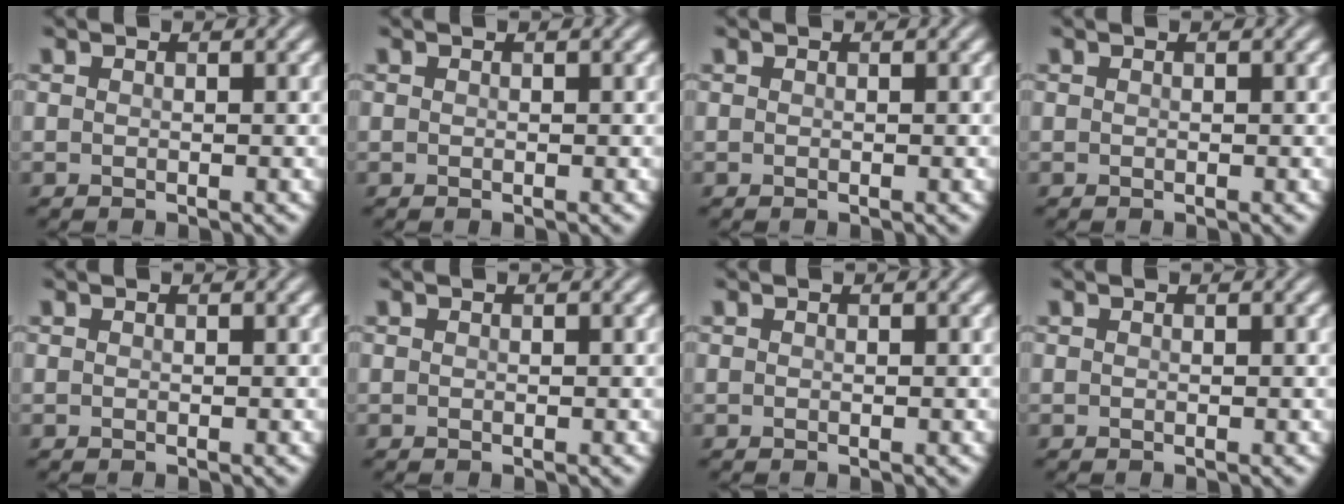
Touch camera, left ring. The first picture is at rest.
{"total": 0.0}
{"total": 0.0}
{"total": 0.0}
{"total": 0.0}
{"total": 0.0}
{"total": 0.0}
{"total": 0.0}